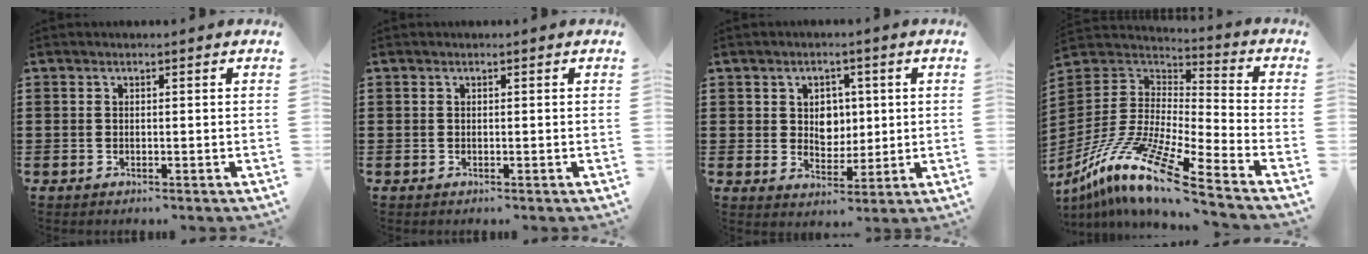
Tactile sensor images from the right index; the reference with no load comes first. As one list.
[{"total": 0.0}, {"total": 4.2, "force": [1.2, 3.7, 1.6], "torque": [-0.031, 0.007, 0.017]}, {"total": 14.1, "force": [-10.3, 1.4, 9.4], "torque": [-0.204, 0.005, -0.204]}]